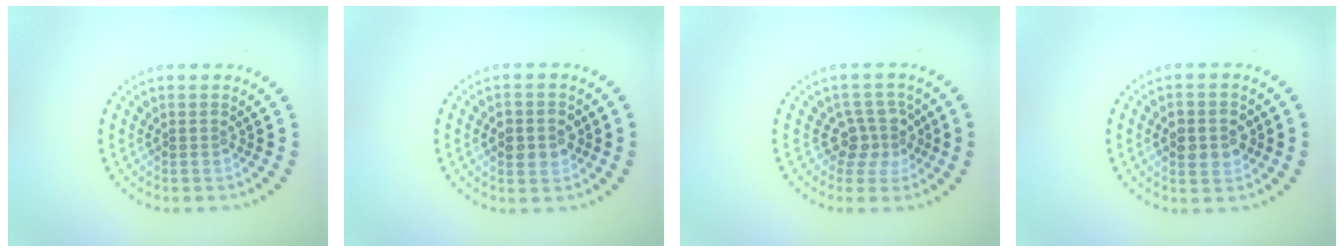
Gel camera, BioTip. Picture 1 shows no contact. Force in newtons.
{"total": 2.6, "press": 2.6, "slide": 0.3}
{"total": 2.9, "press": 2.2, "slide": 1.8}
{"total": 3.4, "press": 3.4, "slide": 0.2}